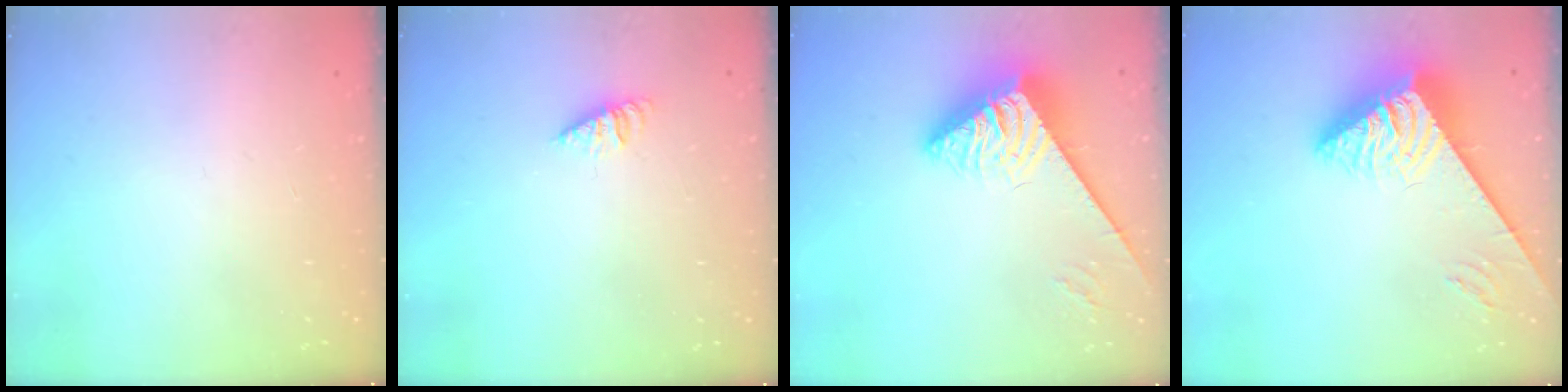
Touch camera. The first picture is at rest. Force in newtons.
{"total": 1.3, "press": 1.3, "slide": 0.2}
{"total": 5.1, "press": 5.1, "slide": 0.8}
{"total": 6.7, "press": 6.6, "slide": 0.8}